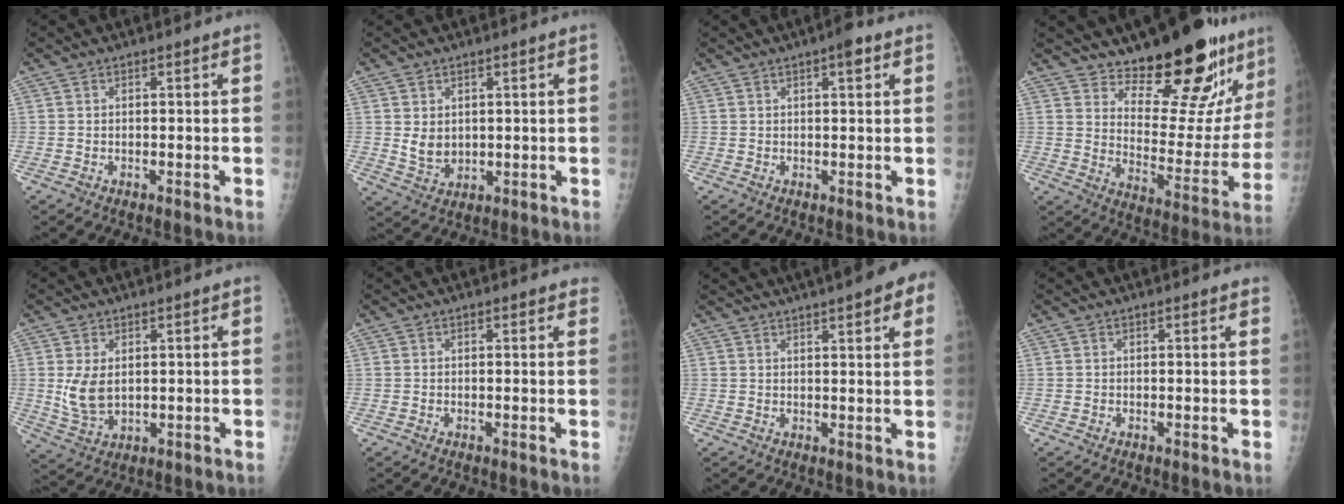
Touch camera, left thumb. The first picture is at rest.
{"total": 4.4, "force": [1.0, 3.4, 2.7], "torque": [-0.033, -0.016, 0.031]}
{"total": 3.1, "force": [1.6, 0.9, 2.5], "torque": [-0.031, -0.001, 0.018]}
{"total": 21.8, "force": [17.2, 6.8, 11.5], "torque": [-0.120, -0.132, 0.245]}
{"total": 6.3, "force": [1.2, 4.0, 4.7], "torque": [-0.084, -0.014, 0.035]}
{"total": 1.8, "force": [1.4, 0.7, 0.9], "torque": [0.002, 0.001, 0.013]}
{"total": 12.0, "force": [7.5, 2.5, 9.0], "torque": [-0.107, 0.003, 0.089]}
{"total": 1.3, "force": [1.0, 0.3, 0.7], "torque": [-0.006, 0.001, 0.012]}